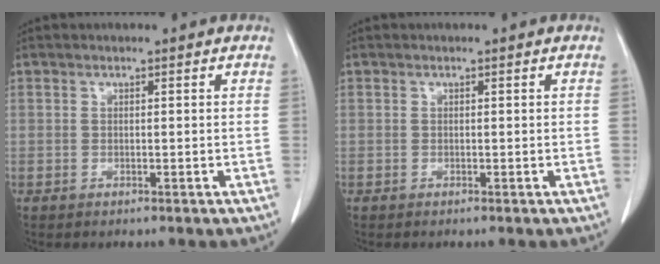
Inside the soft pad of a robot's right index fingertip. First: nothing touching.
{"total": 0.0}